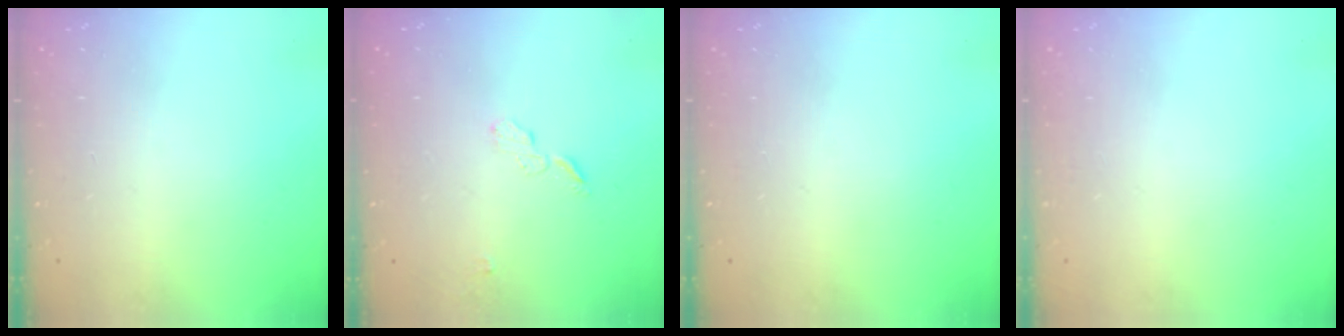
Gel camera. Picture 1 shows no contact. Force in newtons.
{"total": 4.7, "press": 4.7, "slide": 0.4}
{"total": 0.0}
{"total": 0.0}